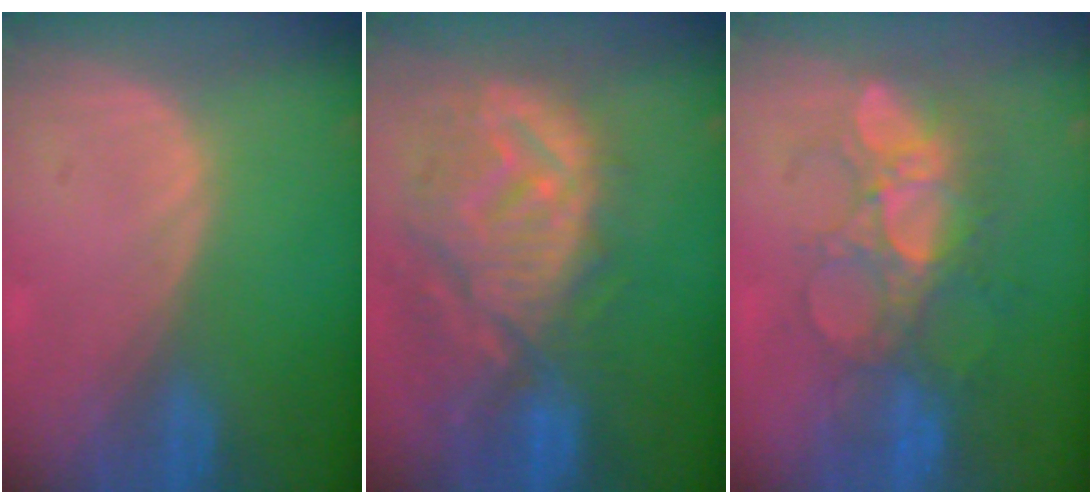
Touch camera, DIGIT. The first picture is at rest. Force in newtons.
{"total": 12.6, "press": 11.1, "slide": 5.9}
{"total": 8.7, "press": 8.4, "slide": 2.4}